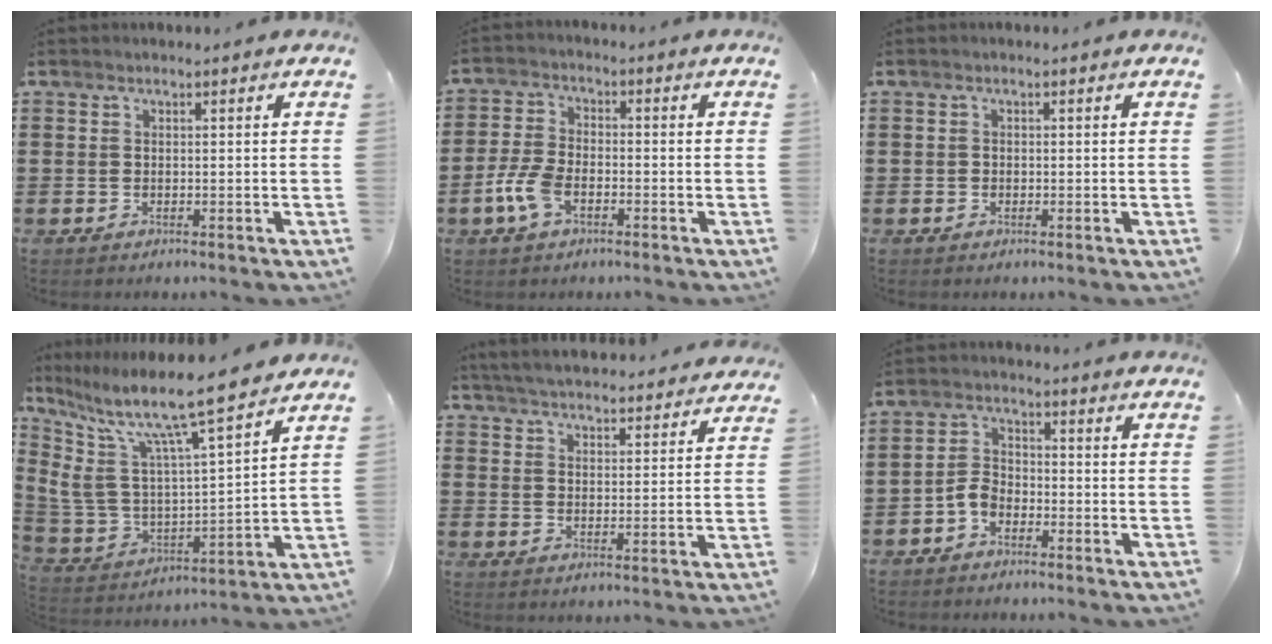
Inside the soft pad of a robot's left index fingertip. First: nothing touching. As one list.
[{"total": 6.0, "force": [-2.4, 3.0, 4.7], "torque": [-0.118, -0.003, -0.051]}, {"total": 0.7, "force": [-0.4, 0.6, 0.2], "torque": [-0.005, 0.001, -0.009]}, {"total": 13.0, "force": [9.7, 2.1, 8.3], "torque": [-0.198, -0.068, 0.161]}, {"total": 5.0, "force": [5.0, -0.1, 0.7], "torque": [-0.034, -0.029, 0.088]}, {"total": 3.7, "force": [-2.4, 2.1, 1.8], "torque": [-0.050, 0.005, -0.053]}]